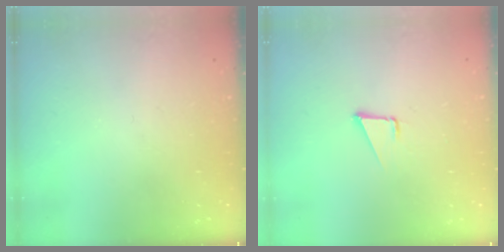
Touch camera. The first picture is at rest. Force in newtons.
{"total": 1.6, "press": 1.5, "slide": 0.1}